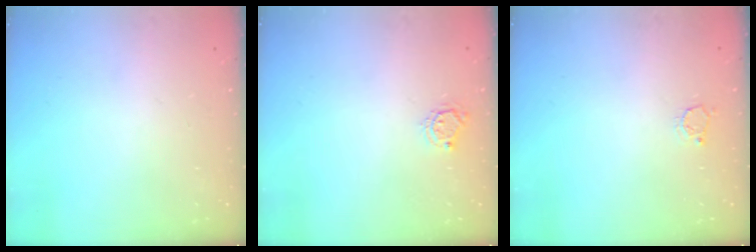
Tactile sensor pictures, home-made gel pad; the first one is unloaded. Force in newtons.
{"total": 4.5, "press": 4.5, "slide": 0.4}
{"total": 2.7, "press": 2.7, "slide": 0.3}